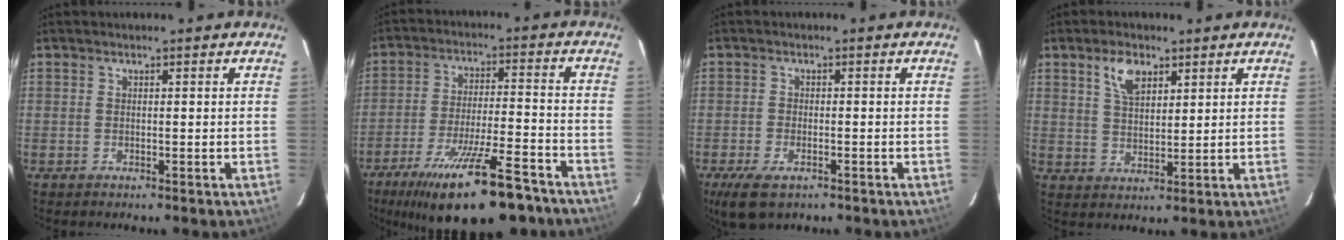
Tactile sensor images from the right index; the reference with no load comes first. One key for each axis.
{"total": 20.0, "fx": -14.5, "fy": 4.8, "fz": 12.9, "tx": -0.232, "ty": -0.033, "tz": -0.219}
{"total": 6.5, "fx": -4.0, "fy": 3.1, "fz": 4.1, "tx": -0.102, "ty": -0.021, "tz": -0.072}
{"total": 5.9, "fx": 3.3, "fy": 3.0, "fz": 3.9, "tx": -0.069, "ty": 0.008, "tz": 0.063}